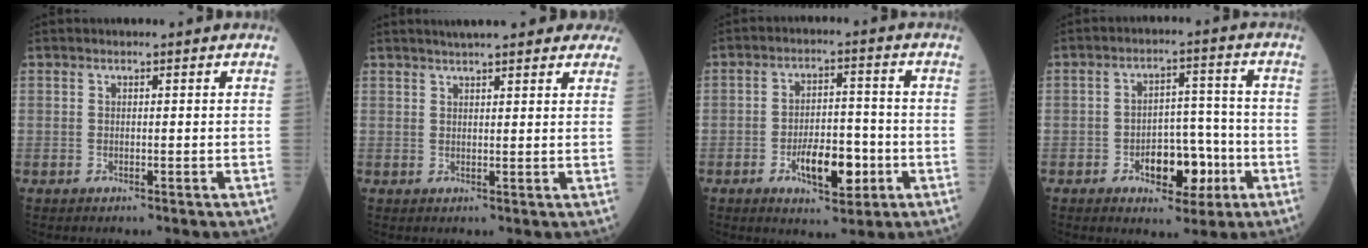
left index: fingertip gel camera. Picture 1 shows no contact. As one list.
[{"total": 12.8, "force": [11.0, 2.5, 5.9], "torque": [-0.064, 0.029, 0.130]}, {"total": 8.3, "force": [-3.1, 3.6, 6.8], "torque": [-0.116, 0.005, -0.047]}, {"total": 8.4, "force": [-3.5, 4.5, 6.1], "torque": [-0.091, 0.022, -0.048]}]